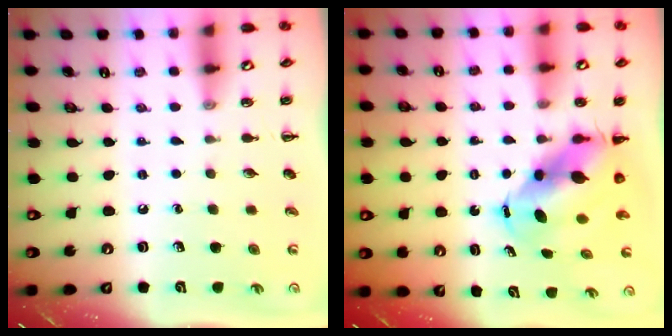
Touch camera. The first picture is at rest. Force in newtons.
{"total": 8.0, "press": 7.7, "slide": 2.1}